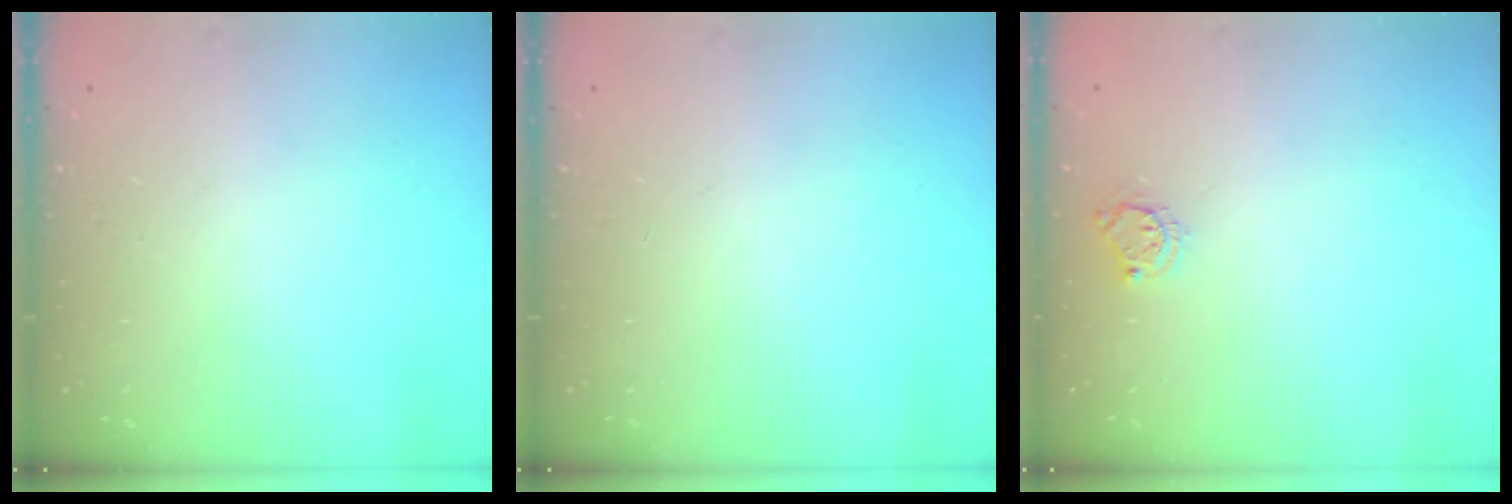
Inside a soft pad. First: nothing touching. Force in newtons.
{"total": 0.0}
{"total": 4.5, "press": 4.5, "slide": 0.4}